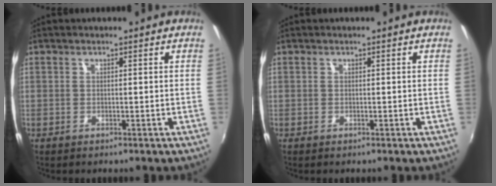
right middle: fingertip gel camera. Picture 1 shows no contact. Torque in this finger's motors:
{"motor_torque": [0.11, -0.11, 0.00, 0.00]}